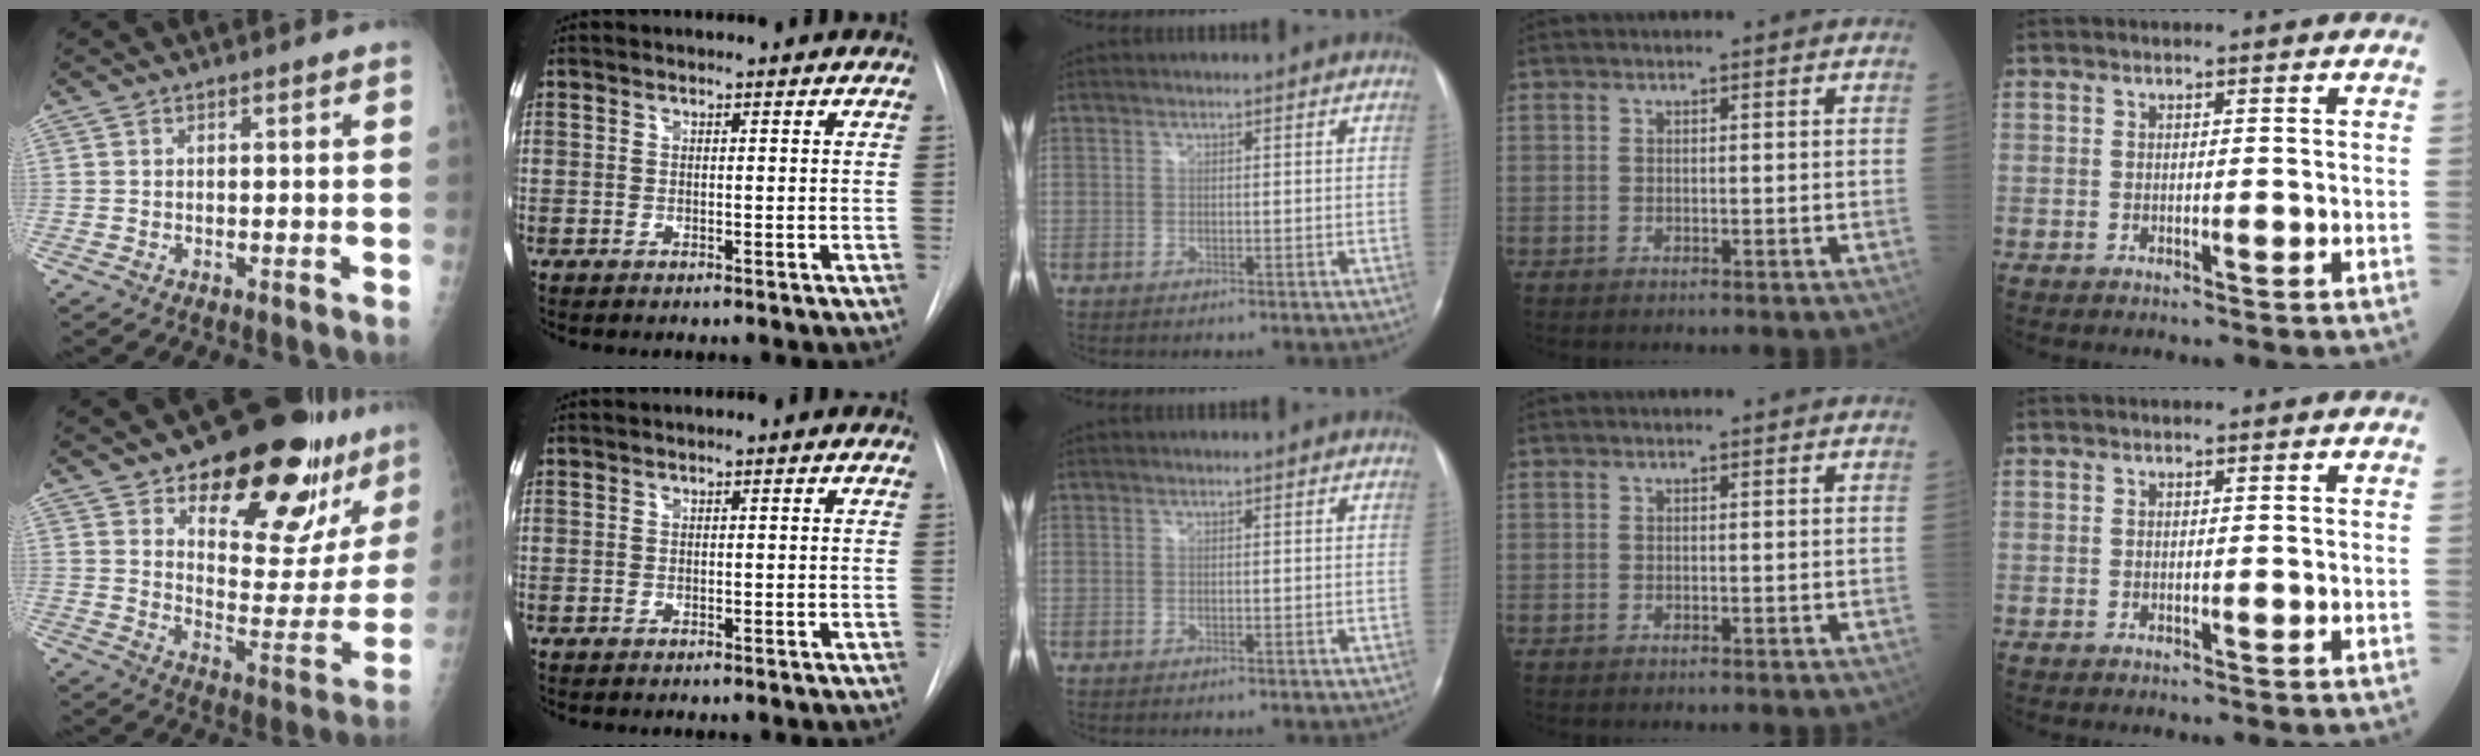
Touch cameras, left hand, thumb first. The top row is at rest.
{"thumb": {"total": 24.3, "force": [16.0, 10.3, 15.0], "torque": [-0.149, -0.087, 0.228]}, "index": {"total": 0.6, "force": [-0.1, 0.3, 0.5], "torque": [-0.008, 0.004, -0.002]}}